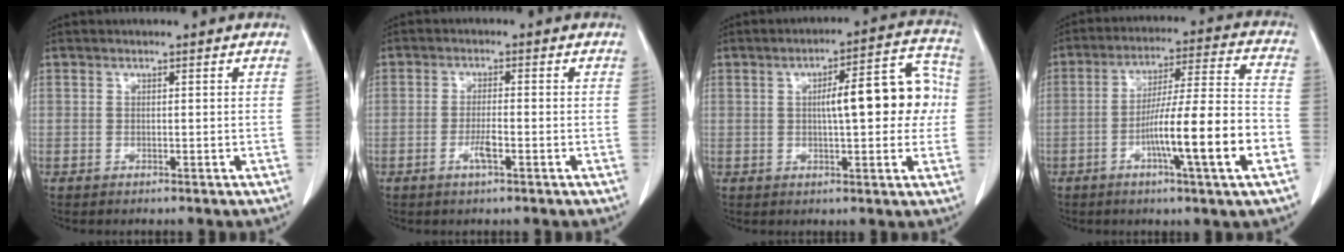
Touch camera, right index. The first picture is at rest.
{"total": 2.9, "force": [-1.3, 0.4, 2.6], "torque": [-0.049, -0.001, -0.025]}
{"total": 11.8, "force": [1.1, 3.3, 11.2], "torque": [-0.146, 0.039, 0.015]}
{"total": 15.0, "force": [-4.9, 0.0, 14.2], "torque": [-0.234, 0.004, -0.081]}